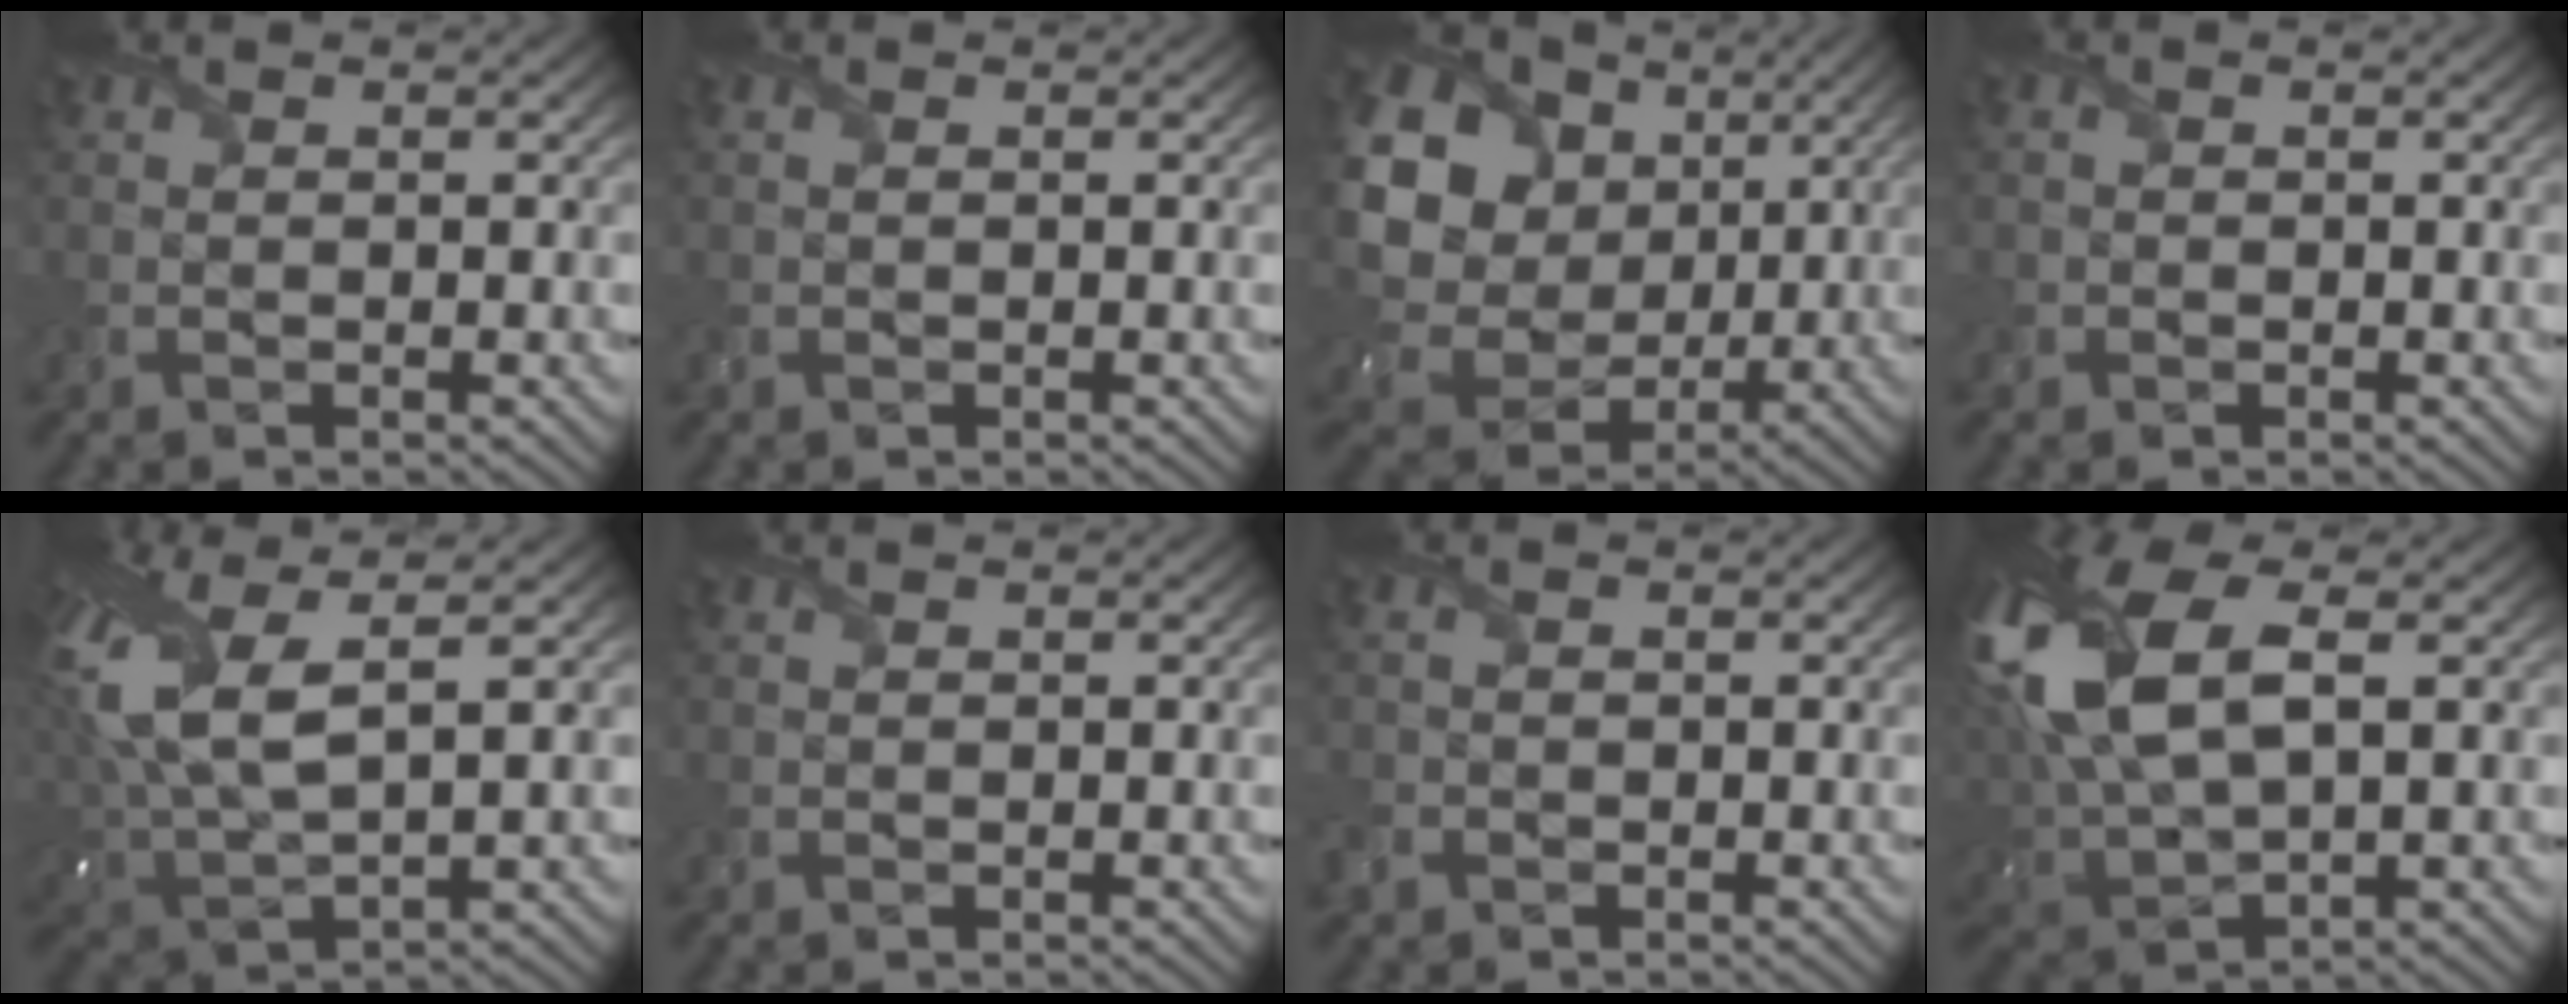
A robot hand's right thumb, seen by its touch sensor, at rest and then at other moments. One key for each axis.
{"total": 0.7, "fx": 0.2, "fy": 0.4, "fz": 0.5, "tx": -0.013, "ty": 0.002, "tz": 0.007}
{"total": 20.9, "fx": 5.0, "fy": 17.8, "fz": 9.8, "tx": -0.293, "ty": 0.011, "tz": 0.111}
{"total": 0.8, "fx": -0.3, "fy": 0.7, "fz": 0.0, "tx": 0.004, "ty": -0.005, "tz": -0.010}
{"total": 12.6, "fx": 4.2, "fy": 5.5, "fz": 10.5, "tx": -0.267, "ty": 0.012, "tz": 0.081}
{"total": 0.0}
{"total": 2.0, "fx": -1.2, "fy": 1.4, "fz": 0.7, "tx": -0.028, "ty": -0.006, "tz": -0.034}
{"total": 15.9, "fx": 4.2, "fy": 8.1, "fz": 13.1, "tx": -0.328, "ty": 0.006, "tz": 0.084}